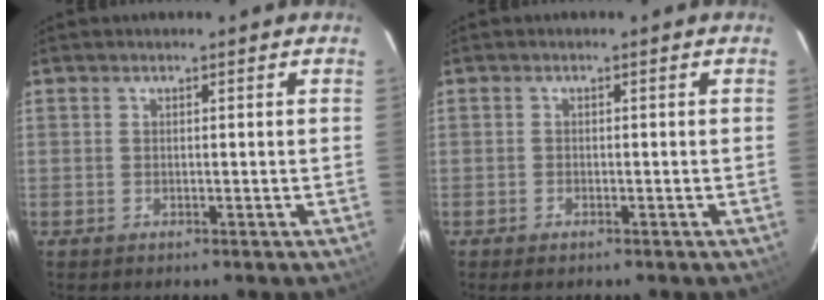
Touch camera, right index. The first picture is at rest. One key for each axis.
{"total": 1.1, "fx": -0.9, "fy": 0.5, "fz": 0.5, "tx": -0.011, "ty": -0.002, "tz": -0.018}